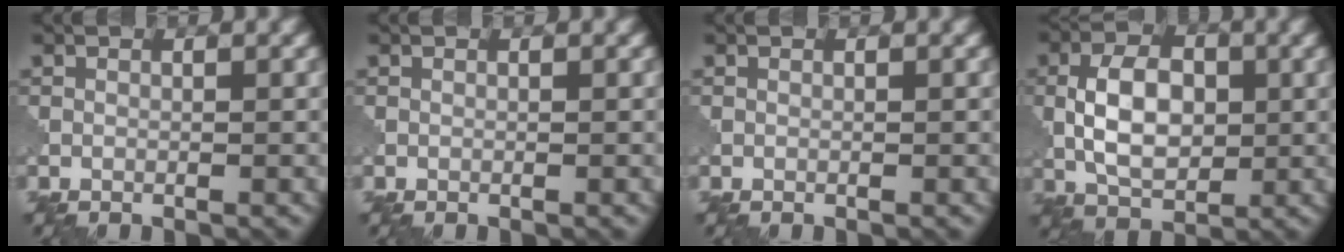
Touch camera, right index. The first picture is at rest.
{"total": 0.0}
{"total": 0.0}
{"total": 6.0, "force": [-0.1, 3.6, 4.8], "torque": [-0.089, 0.003, -0.004]}